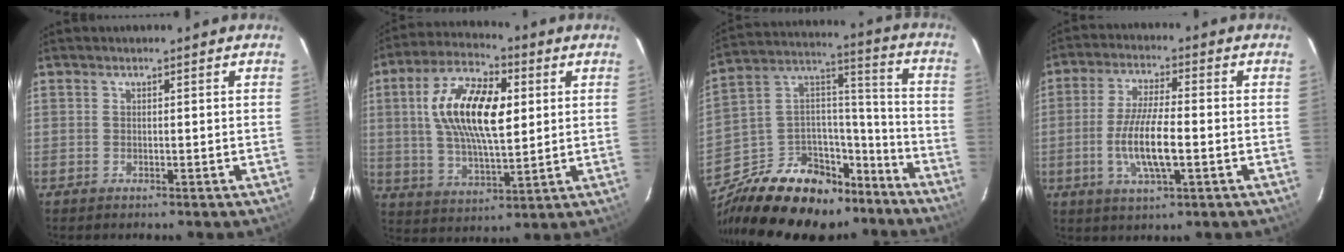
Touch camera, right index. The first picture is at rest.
{"total": 16.4, "force": [3.2, 7.3, 14.3], "torque": [-0.273, 0.017, 0.057]}
{"total": 27.3, "force": [-19.6, 14.3, 12.6], "torque": [-0.264, 0.069, -0.288]}
{"total": 9.9, "force": [-2.2, 2.3, 9.3], "torque": [-0.186, -0.004, -0.043]}